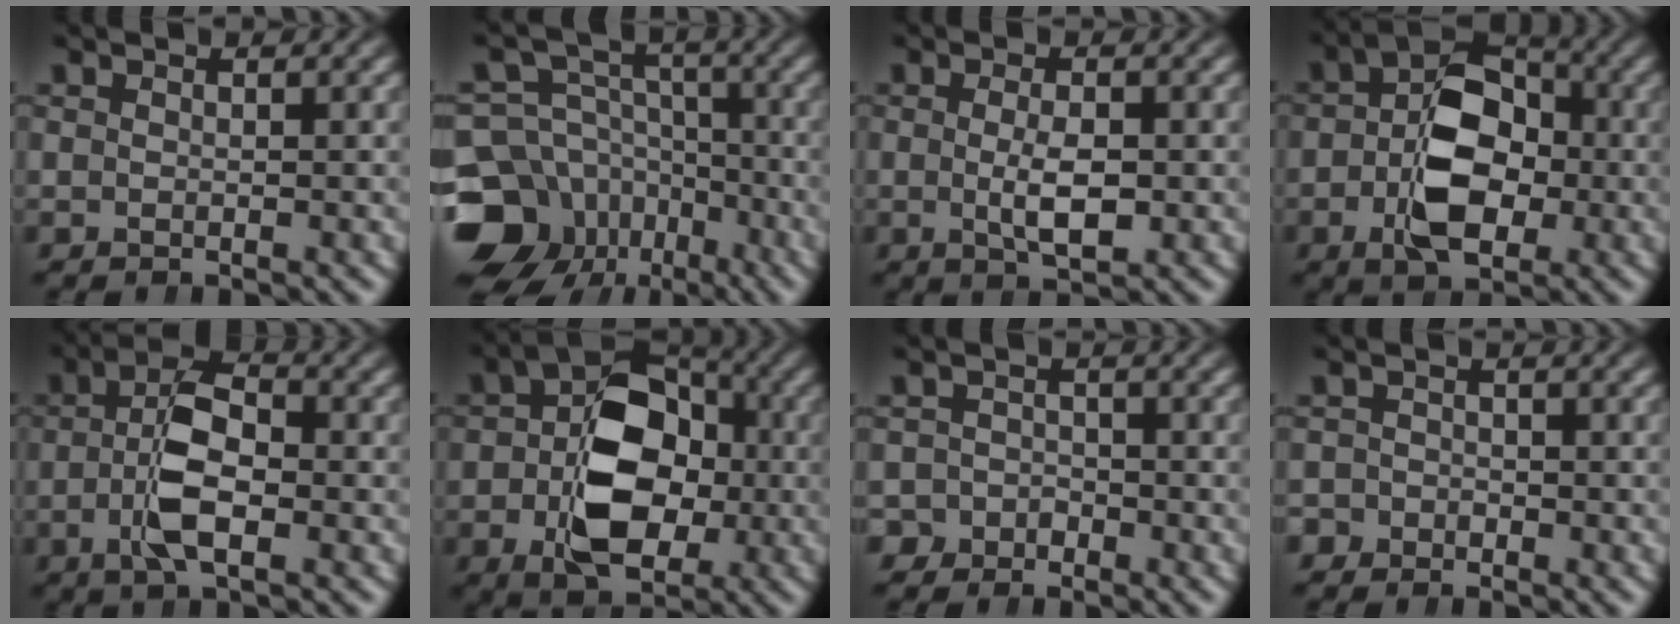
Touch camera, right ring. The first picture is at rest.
{"total": 14.7, "force": [-6.1, 12.2, 5.5], "torque": [-0.092, -0.069, -0.089]}
{"total": 3.3, "force": [-0.5, 1.0, 3.1], "torque": [-0.046, -0.008, -0.004]}
{"total": 7.9, "force": [-0.6, 4.9, 6.2], "torque": [-0.088, -0.004, -0.015]}
{"total": 4.9, "force": [-0.3, 1.7, 4.6], "torque": [-0.073, 0.003, -0.010]}
{"total": 10.2, "force": [-0.5, 6.6, 7.8], "torque": [-0.110, -0.008, -0.011]}
{"total": 2.8, "force": [-1.9, 1.8, -0.8], "torque": [0.027, -0.005, -0.038]}
{"total": 1.7, "force": [-1.1, 0.8, -1.0], "torque": [0.027, -0.003, -0.025]}